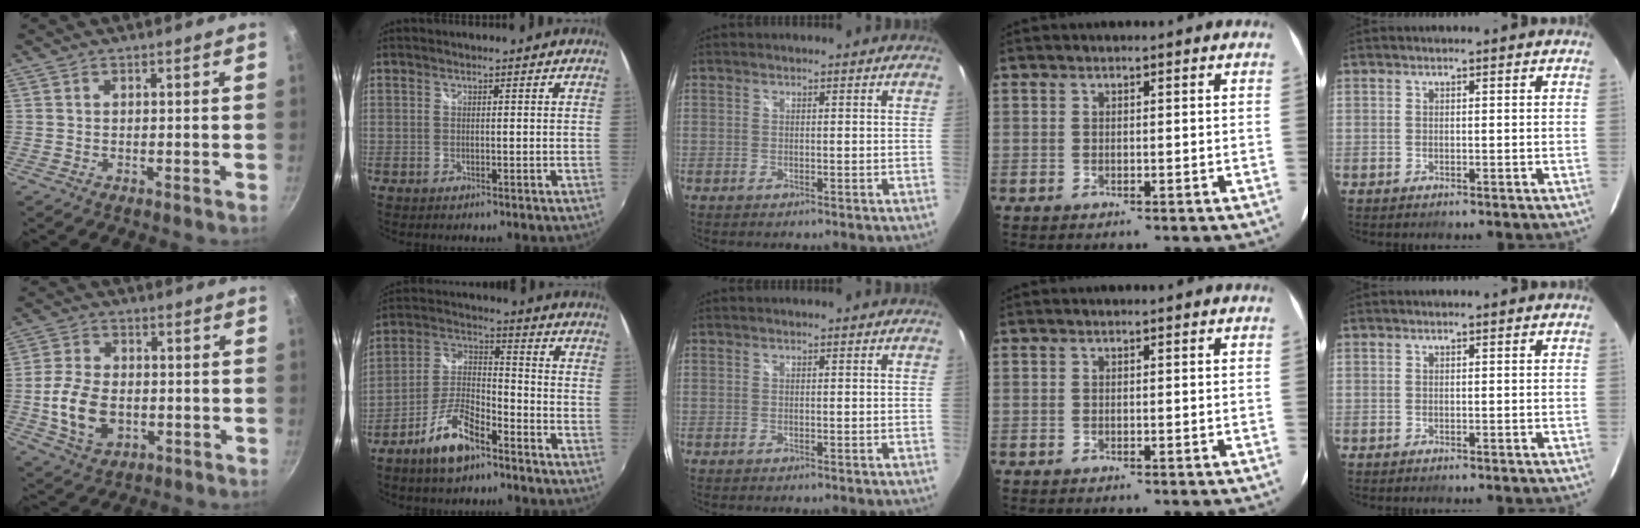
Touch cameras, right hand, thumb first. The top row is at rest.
{"thumb": {"total": 10.9, "force": [-1.8, 7.3, 7.8], "torque": [-0.142, 0.010, -0.029]}, "index": {"total": 10.6, "force": [-7.1, 3.8, 6.9], "torque": [-0.149, 0.009, -0.130]}}